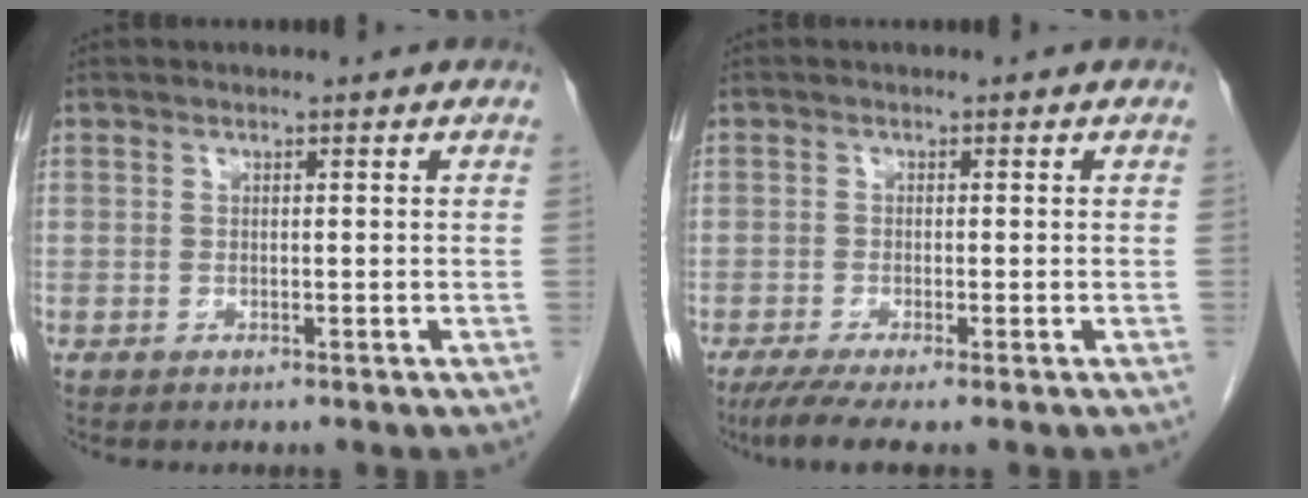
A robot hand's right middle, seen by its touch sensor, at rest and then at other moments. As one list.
[{"total": 4.6, "force": [-3.2, 0.1, 3.3], "torque": [-0.057, -0.014, -0.058]}]